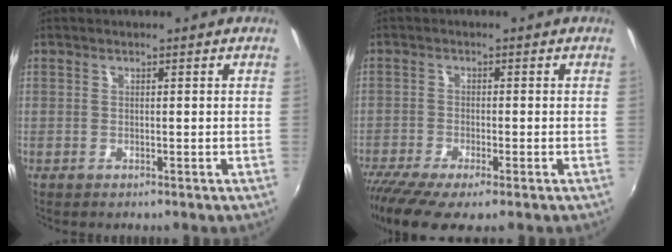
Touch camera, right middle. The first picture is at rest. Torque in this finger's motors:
{"motor_torque": [1.09, -1.05, 0.47, 0.17]}